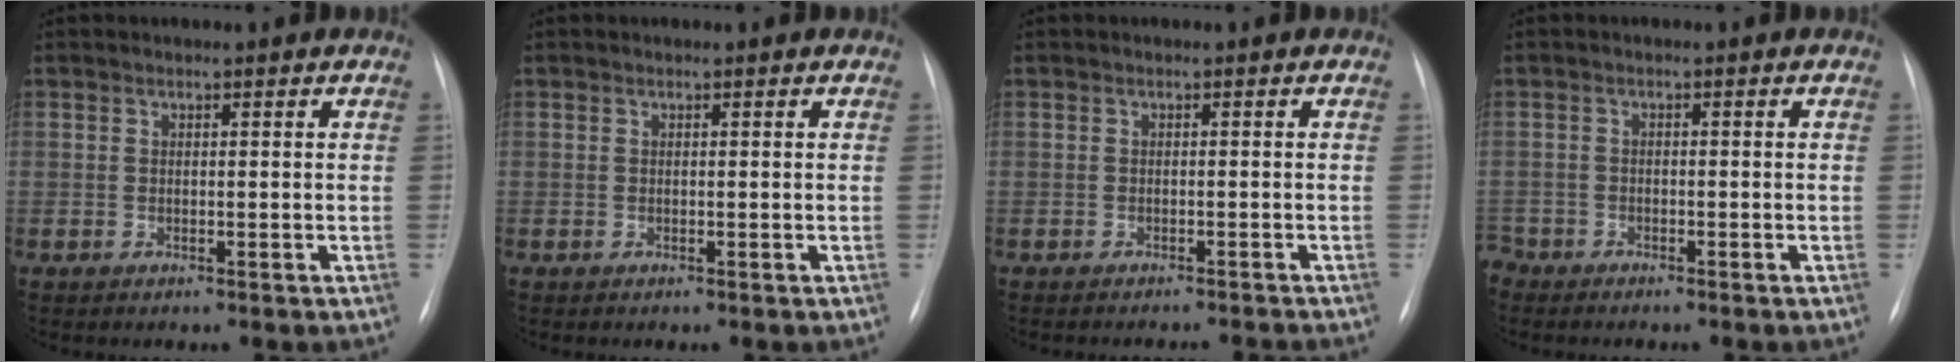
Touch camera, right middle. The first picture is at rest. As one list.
[{"total": 0.0}, {"total": 5.0, "force": [-4.9, -0.2, 0.9], "torque": [-0.008, -0.002, -0.053]}, {"total": 2.7, "force": [-2.5, 1.1, -0.1], "torque": [0.006, 0.000, -0.046]}]